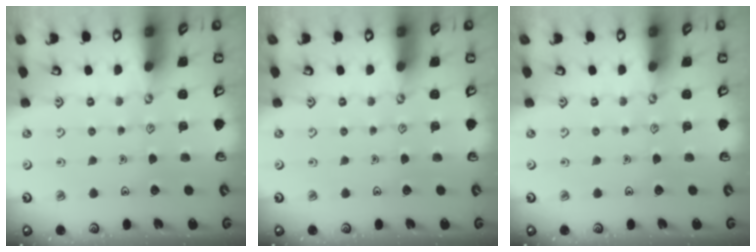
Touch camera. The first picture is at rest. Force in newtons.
{"total": 0.0}
{"total": 0.0}